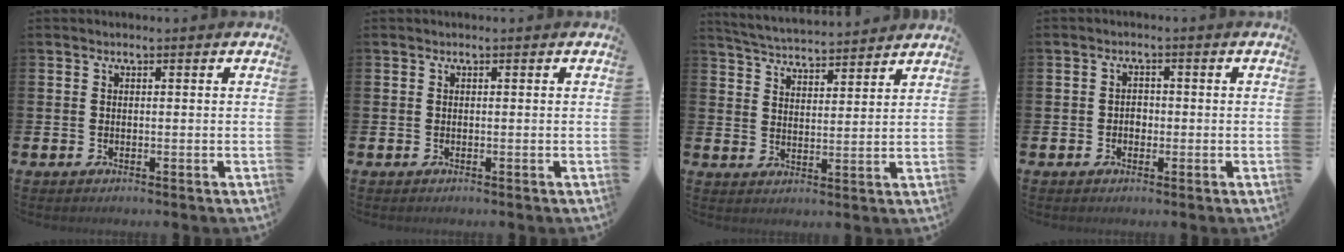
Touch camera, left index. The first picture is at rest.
{"total": 0.0}
{"total": 4.7, "force": [4.7, 0.2, 0.2], "torque": [-0.029, -0.031, 0.084]}
{"total": 1.6, "force": [-0.4, 1.3, 0.8], "torque": [-0.004, 0.000, -0.013]}